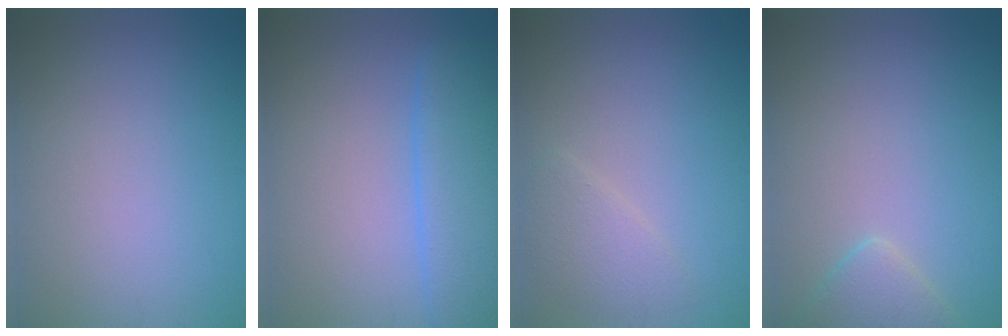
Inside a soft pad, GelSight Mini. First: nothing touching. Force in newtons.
{"total": 5.5, "press": 5.5, "slide": 0.2}
{"total": 2.0, "press": 2.0, "slide": 0.2}
{"total": 2.6, "press": 2.6, "slide": 0.2}